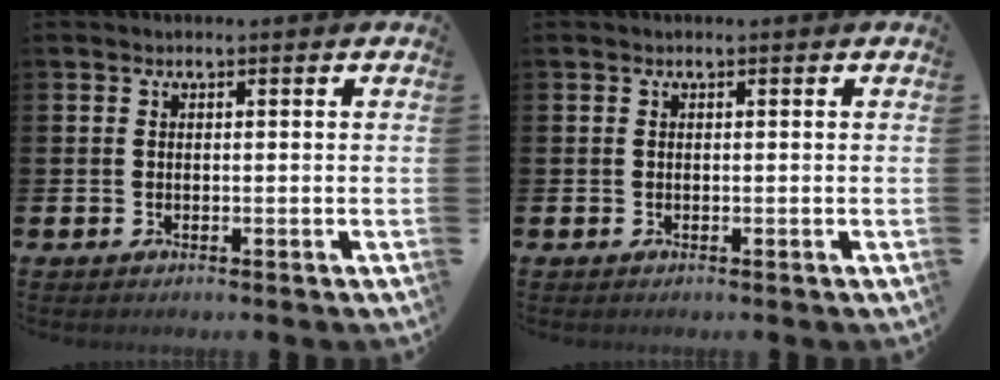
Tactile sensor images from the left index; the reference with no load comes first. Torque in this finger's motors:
{"motor_torque": [-0.01, 0.00, 0.00, 0.00]}